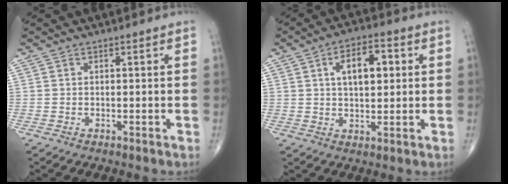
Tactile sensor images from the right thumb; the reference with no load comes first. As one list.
[{"total": 8.8, "force": [2.2, 4.5, 7.2], "torque": [-0.093, 0.006, 0.031]}]